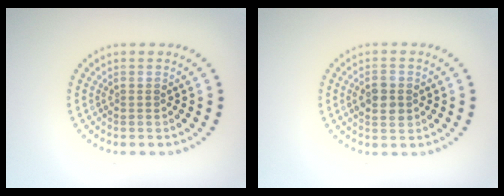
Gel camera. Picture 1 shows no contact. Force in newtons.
{"total": 2.8, "press": 2.8, "slide": 0.1}